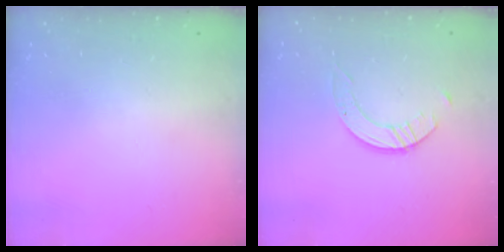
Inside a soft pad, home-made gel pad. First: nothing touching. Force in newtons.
{"total": 3.0, "press": 3.0, "slide": 0.2}